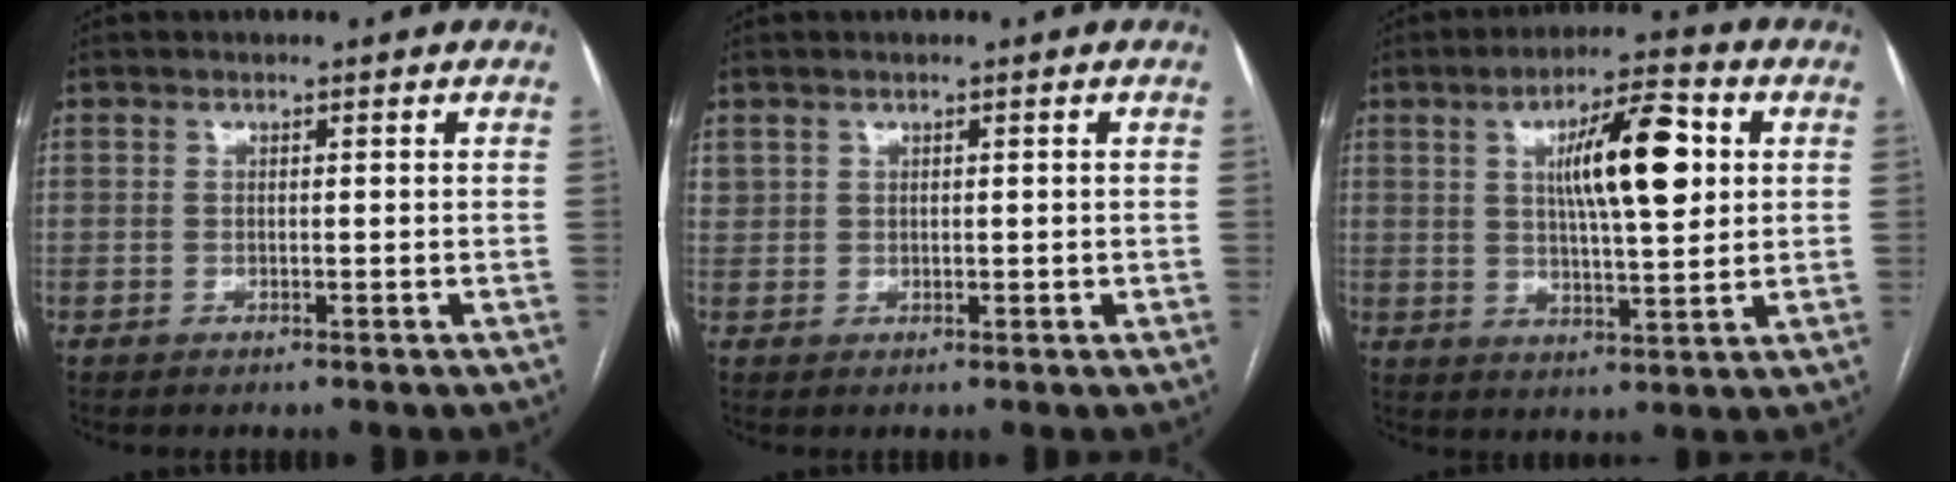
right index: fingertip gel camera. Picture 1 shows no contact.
{"total": 1.6, "force": [0.7, 1.3, 0.6], "torque": [-0.021, 0.013, 0.023]}
{"total": 12.1, "force": [3.0, 2.6, 11.4], "torque": [-0.190, 0.013, 0.048]}